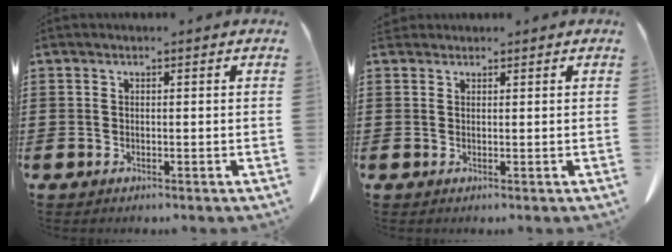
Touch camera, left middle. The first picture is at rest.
{"total": 1.0, "force": [1.0, 0.3, 0.1], "torque": [-0.005, 0.001, 0.020]}